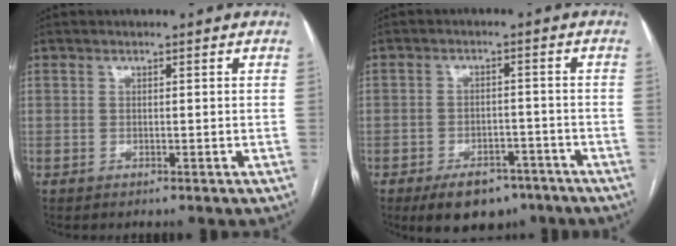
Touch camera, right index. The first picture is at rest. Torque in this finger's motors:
{"motor_torque": [-0.02, -0.05, -0.13, -0.05]}